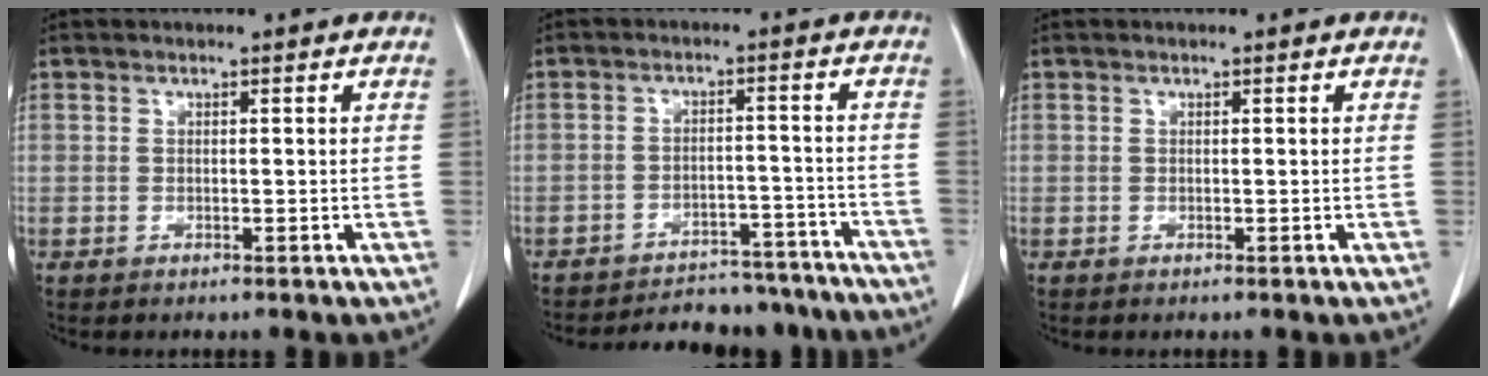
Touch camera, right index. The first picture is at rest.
{"total": 16.4, "force": [-15.1, 5.1, 3.7], "torque": [-0.061, 0.014, -0.188]}
{"total": 0.0}